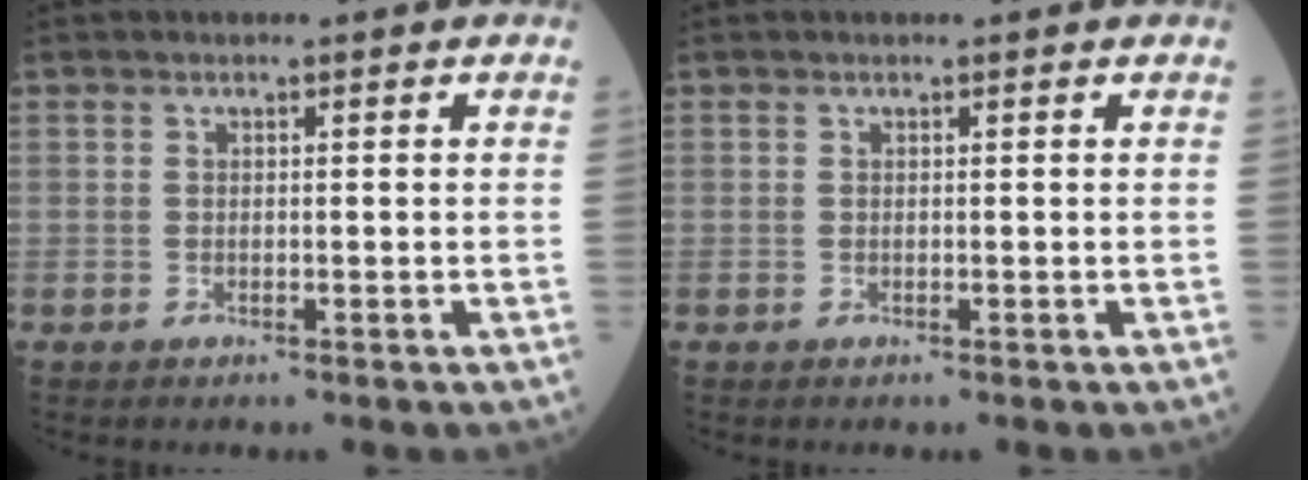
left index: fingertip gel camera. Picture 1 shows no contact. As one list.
[{"total": 0.0}]